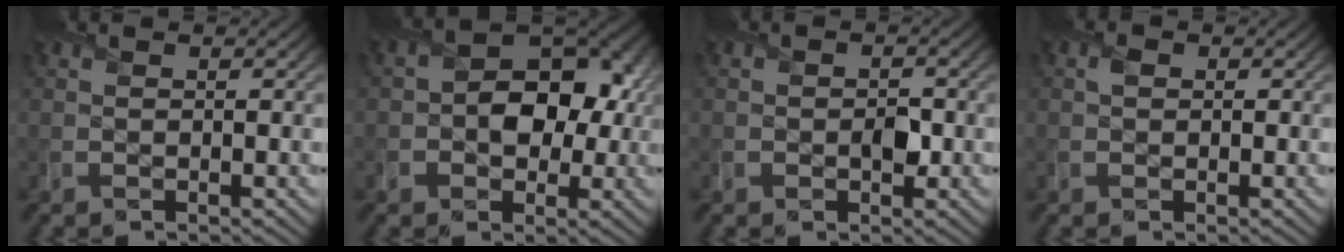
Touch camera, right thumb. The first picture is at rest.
{"total": 8.7, "force": [-0.1, 6.2, 6.1], "torque": [-0.077, 0.005, -0.010]}
{"total": 2.1, "force": [-0.6, 1.5, 1.3], "torque": [-0.022, -0.006, -0.010]}
{"total": 0.9, "force": [0.1, 0.8, 0.4], "torque": [-0.009, 0.000, 0.000]}